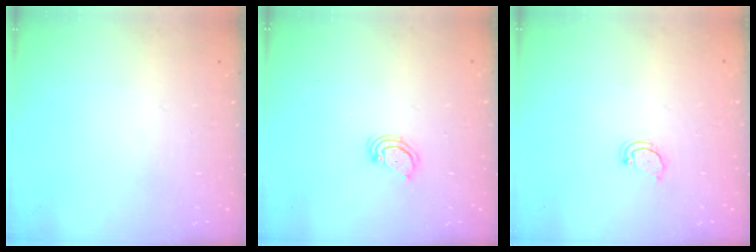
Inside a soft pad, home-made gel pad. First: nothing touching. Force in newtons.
{"total": 2.9, "press": 2.9, "slide": 0.3}
{"total": 3.2, "press": 3.2, "slide": 0.3}